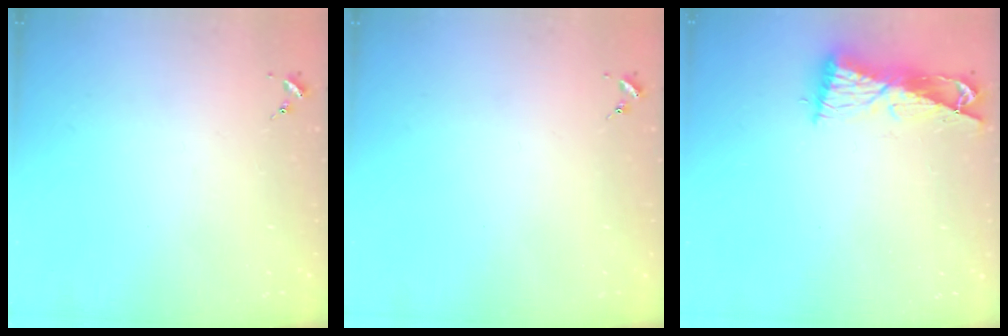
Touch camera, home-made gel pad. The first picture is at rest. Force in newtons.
{"total": 0.0}
{"total": 8.8, "press": 8.7, "slide": 1.0}